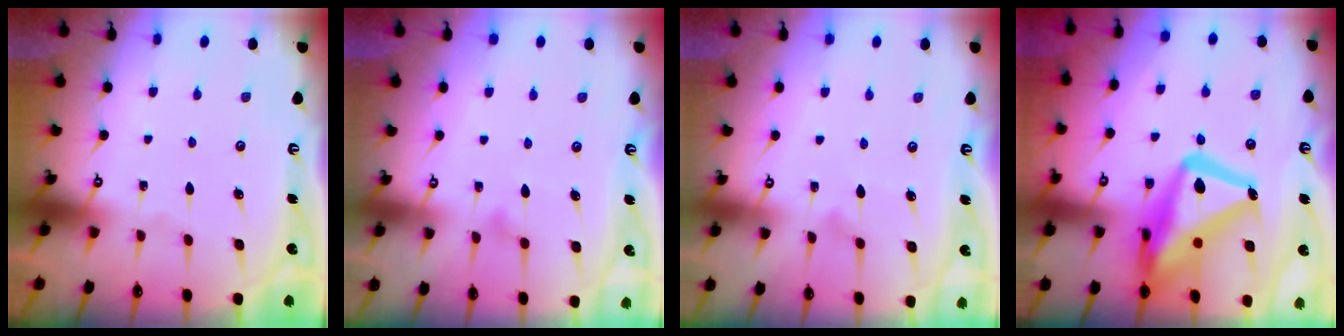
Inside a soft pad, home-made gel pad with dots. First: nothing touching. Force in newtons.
{"total": 8.3, "press": 8.3, "slide": 0.5}
{"total": 8.0, "press": 7.9, "slide": 0.4}
{"total": 21.0, "press": 20.9, "slide": 1.8}